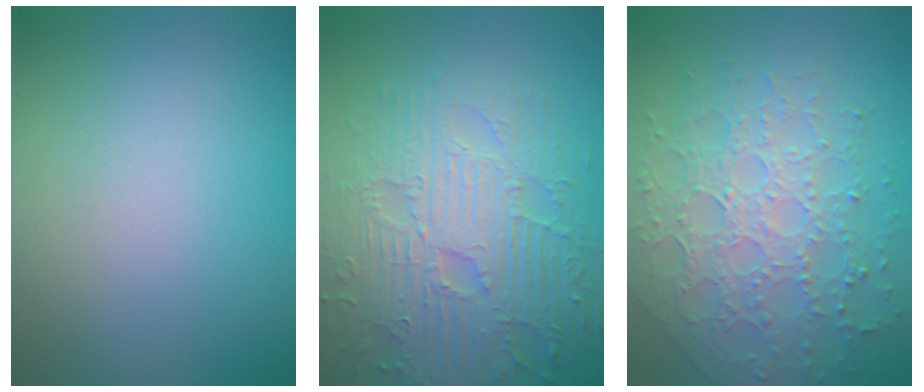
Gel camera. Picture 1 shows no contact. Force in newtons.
{"total": 9.0, "press": 6.5, "slide": 6.2}
{"total": 7.4, "press": 5.4, "slide": 5.1}